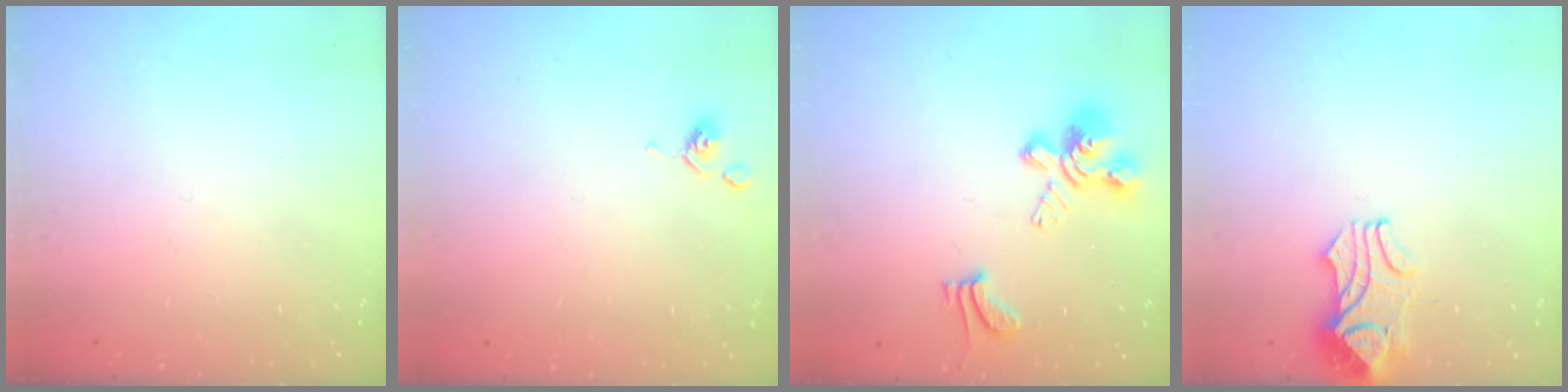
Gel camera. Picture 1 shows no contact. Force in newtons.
{"total": 0.8, "press": 0.8, "slide": 0.2}
{"total": 5.1, "press": 4.8, "slide": 1.8}
{"total": 2.1, "press": 2.0, "slide": 0.7}